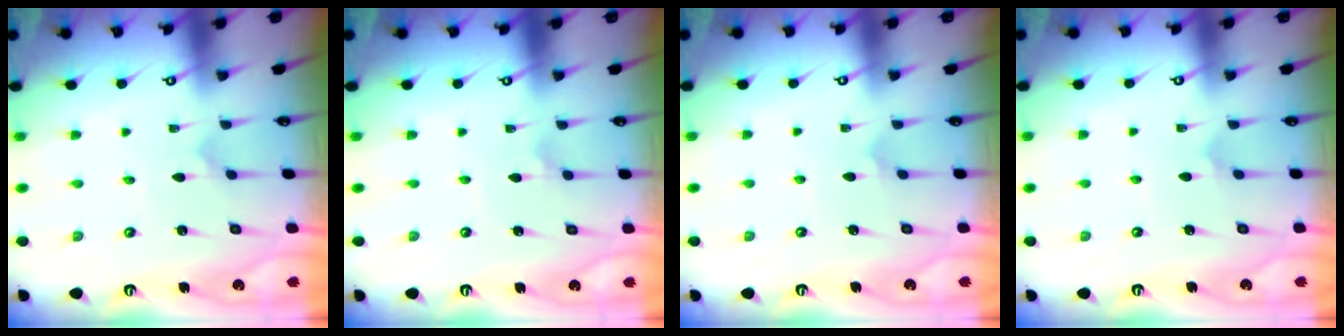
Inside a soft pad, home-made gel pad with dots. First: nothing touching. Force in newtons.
{"total": 2.3, "press": 2.3, "slide": 0.1}
{"total": 2.9, "press": 2.9, "slide": 0.2}
{"total": 2.9, "press": 2.9, "slide": 0.2}